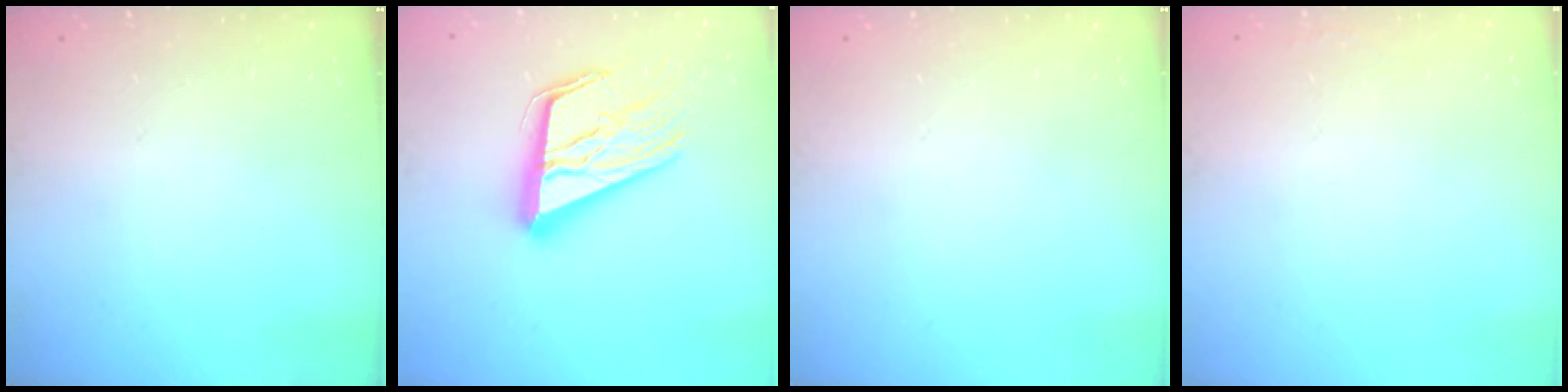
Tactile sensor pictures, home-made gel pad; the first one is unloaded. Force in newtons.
{"total": 20.2, "press": 20.0, "slide": 2.6}
{"total": 0.0}
{"total": 1.8, "press": 1.7, "slide": 0.4}